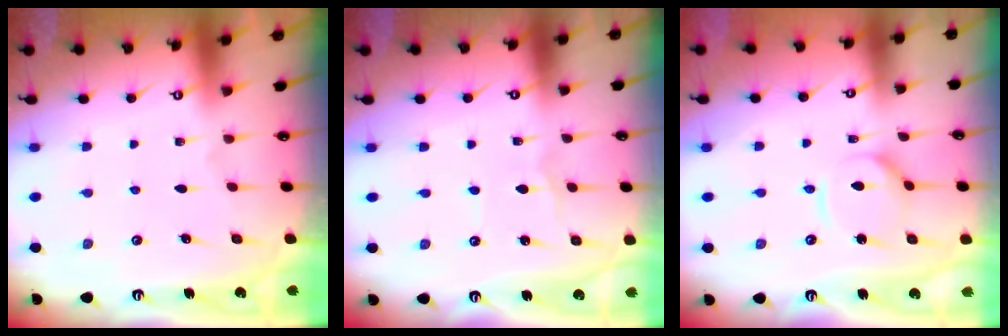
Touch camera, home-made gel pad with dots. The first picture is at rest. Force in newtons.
{"total": 1.3, "press": 1.3, "slide": 0.1}
{"total": 6.4, "press": 6.3, "slide": 0.6}